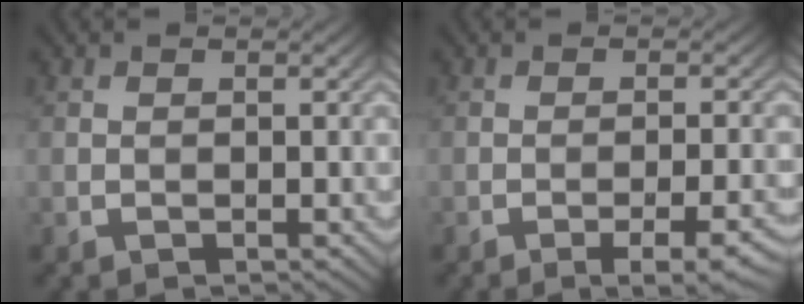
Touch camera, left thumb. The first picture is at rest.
{"total": 5.2, "force": [-3.0, 1.0, 4.1], "torque": [-0.057, 0.008, -0.041]}